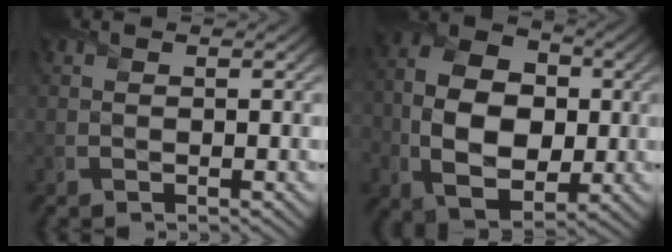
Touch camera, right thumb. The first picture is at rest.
{"total": 11.8, "force": [-1.2, 8.4, 8.3], "torque": [-0.181, -0.005, -0.023]}